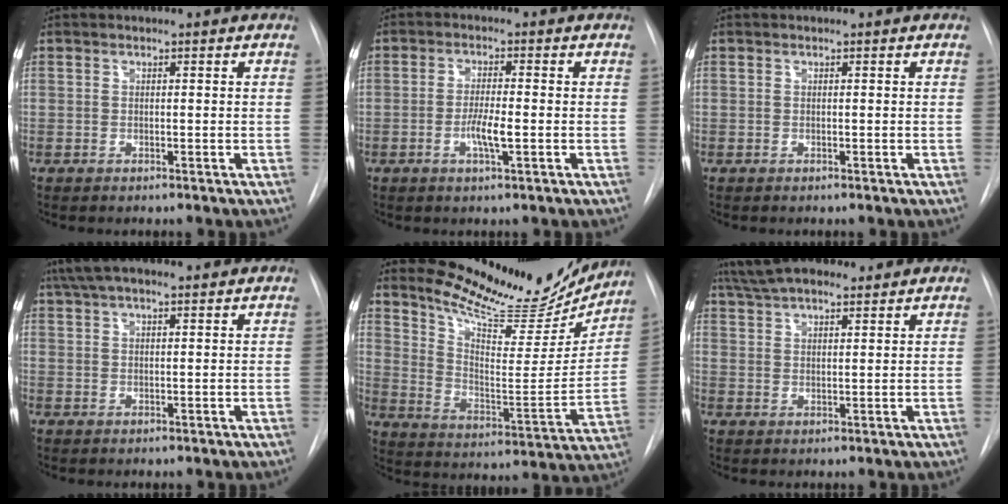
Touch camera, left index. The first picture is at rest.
{"total": 3.9, "force": [-1.4, 0.4, 3.7], "torque": [-0.072, -0.009, -0.027]}
{"total": 0.0}
{"total": 8.5, "force": [6.9, 1.6, 4.8], "torque": [-0.083, 0.039, 0.109]}
{"total": 19.3, "force": [17.9, 4.2, 5.9], "torque": [-0.091, -0.065, 0.253]}
{"total": 11.4, "force": [9.7, 2.8, 5.3], "torque": [-0.093, 0.034, 0.157]}